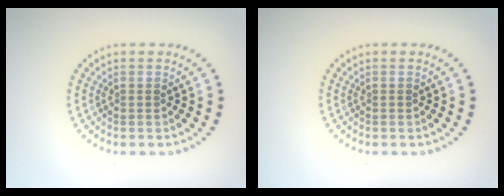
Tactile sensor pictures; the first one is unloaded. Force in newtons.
{"total": 0.0}